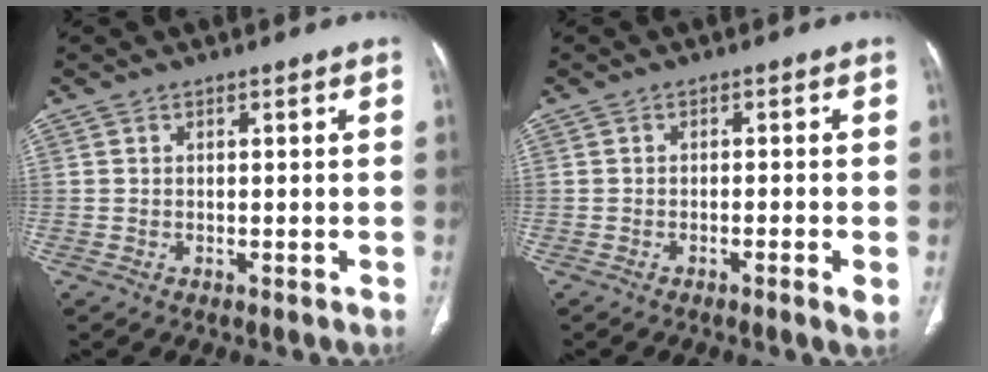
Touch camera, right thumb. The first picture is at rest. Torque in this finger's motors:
{"motor_torque": [-0.06, 0.23, -0.26, -0.09, 0.01]}